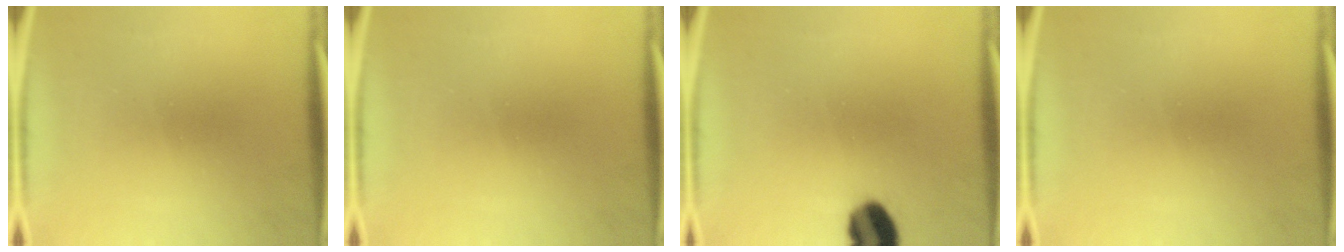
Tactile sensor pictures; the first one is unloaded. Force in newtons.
{"total": 0.0}
{"total": 9.0}
{"total": 0.0}